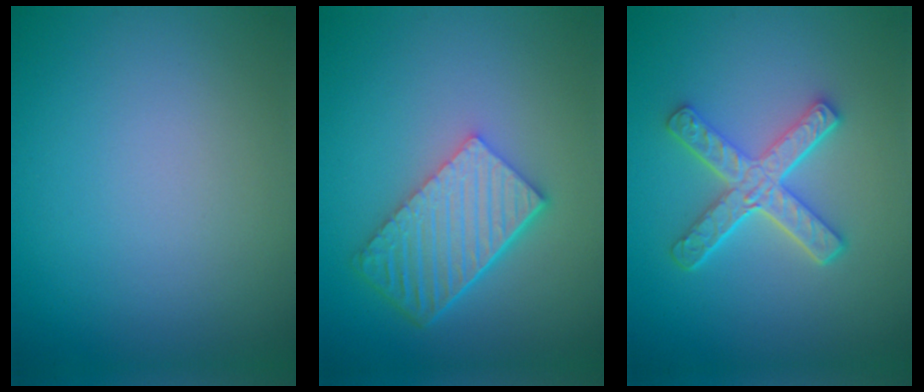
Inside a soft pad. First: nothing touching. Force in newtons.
{"total": 6.0, "press": 4.2, "slide": 4.3}
{"total": 4.8, "press": 3.6, "slide": 3.2}